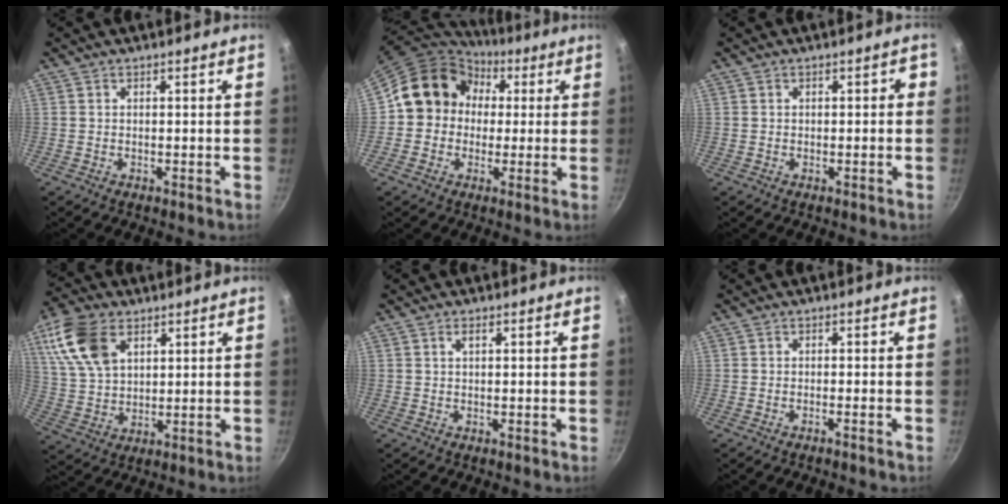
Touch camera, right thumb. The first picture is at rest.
{"total": 14.6, "force": [1.6, 12.9, 6.8], "torque": [-0.077, 0.036, 0.008]}
{"total": 1.1, "force": [-0.3, 0.9, 0.6], "torque": [0.005, 0.013, -0.002]}
{"total": 12.8, "force": [5.5, 7.8, 8.6], "torque": [-0.162, -0.009, 0.110]}
{"total": 0.9, "force": [0.2, 0.3, 0.8], "torque": [-0.014, 0.001, 0.003]}
{"total": 0.9, "force": [-0.7, -0.2, 0.6], "torque": [-0.025, 0.011, -0.010]}